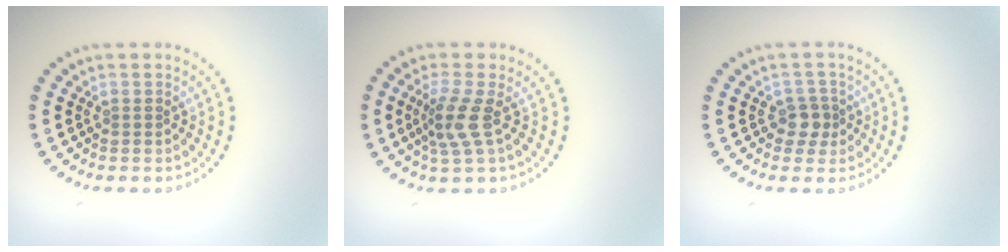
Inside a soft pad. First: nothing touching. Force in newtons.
{"total": 2.9, "press": 2.2, "slide": 1.8}
{"total": 1.9, "press": 1.6, "slide": 1.0}